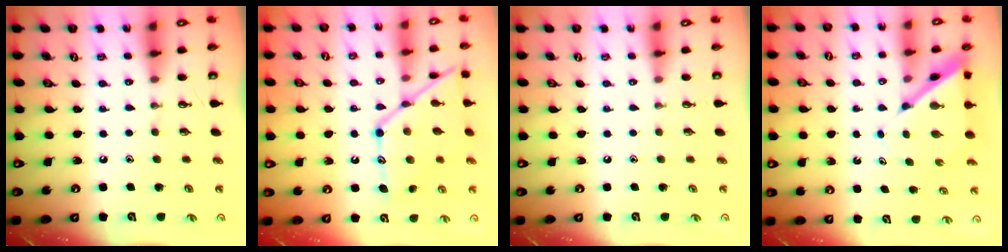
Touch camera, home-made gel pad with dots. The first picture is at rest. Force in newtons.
{"total": 17.3, "press": 17.2, "slide": 1.2}
{"total": 0.0}
{"total": 6.1, "press": 6.0, "slide": 0.6}